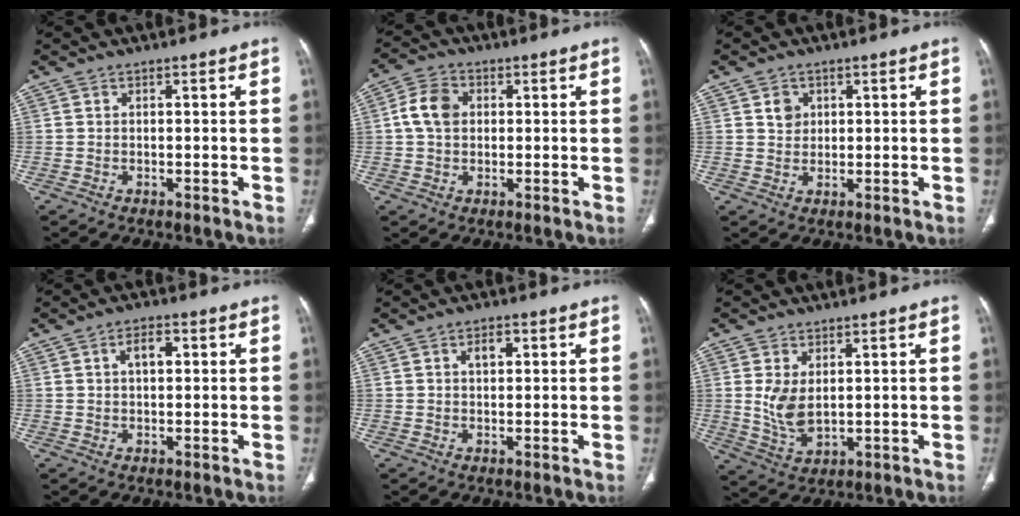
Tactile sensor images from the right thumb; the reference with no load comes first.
{"total": 6.6, "force": [0.9, 4.9, 4.2], "torque": [-0.077, 0.011, 0.012]}
{"total": 2.8, "force": [1.1, 2.4, 1.1], "torque": [-0.005, -0.006, 0.020]}
{"total": 2.4, "force": [0.8, 1.2, 2.0], "torque": [-0.036, 0.004, 0.015]}
{"total": 2.6, "force": [0.9, 1.6, 1.9], "torque": [-0.025, 0.003, 0.013]}
{"total": 6.6, "force": [1.2, 3.9, 5.2], "torque": [-0.099, -0.013, 0.038]}